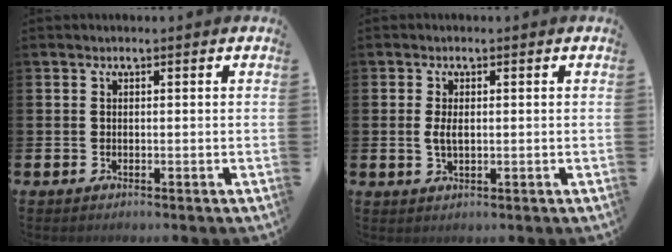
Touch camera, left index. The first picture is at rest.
{"total": 2.3, "force": [0.1, 1.1, 2.0], "torque": [-0.034, 0.003, -0.001]}